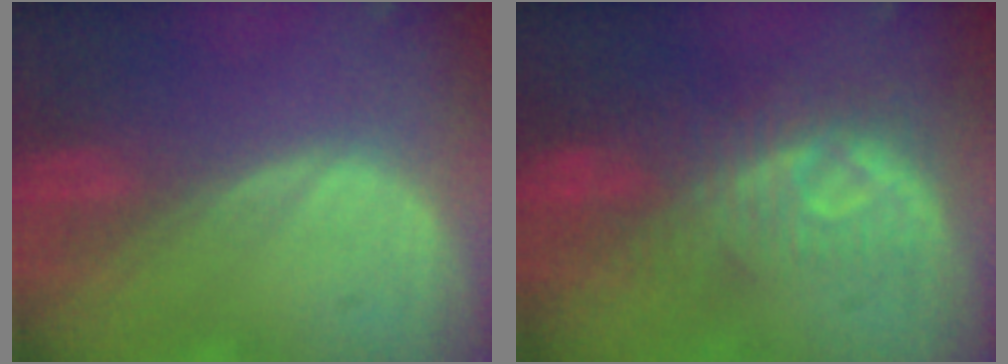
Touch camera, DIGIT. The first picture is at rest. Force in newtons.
{"total": 8.0, "press": 7.9, "slide": 1.7}